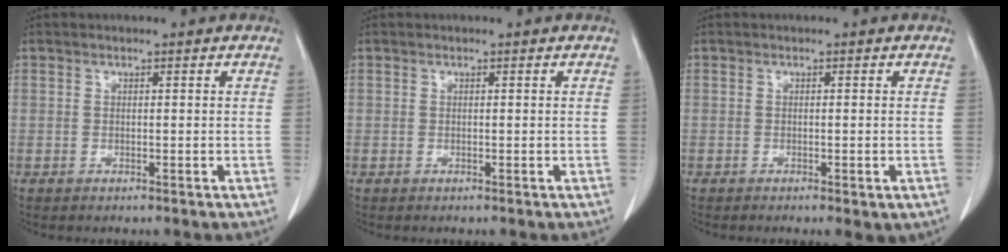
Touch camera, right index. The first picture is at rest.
{"total": 0.0}
{"total": 2.3, "force": [-1.0, 0.5, 2.0], "torque": [-0.026, -0.008, -0.010]}